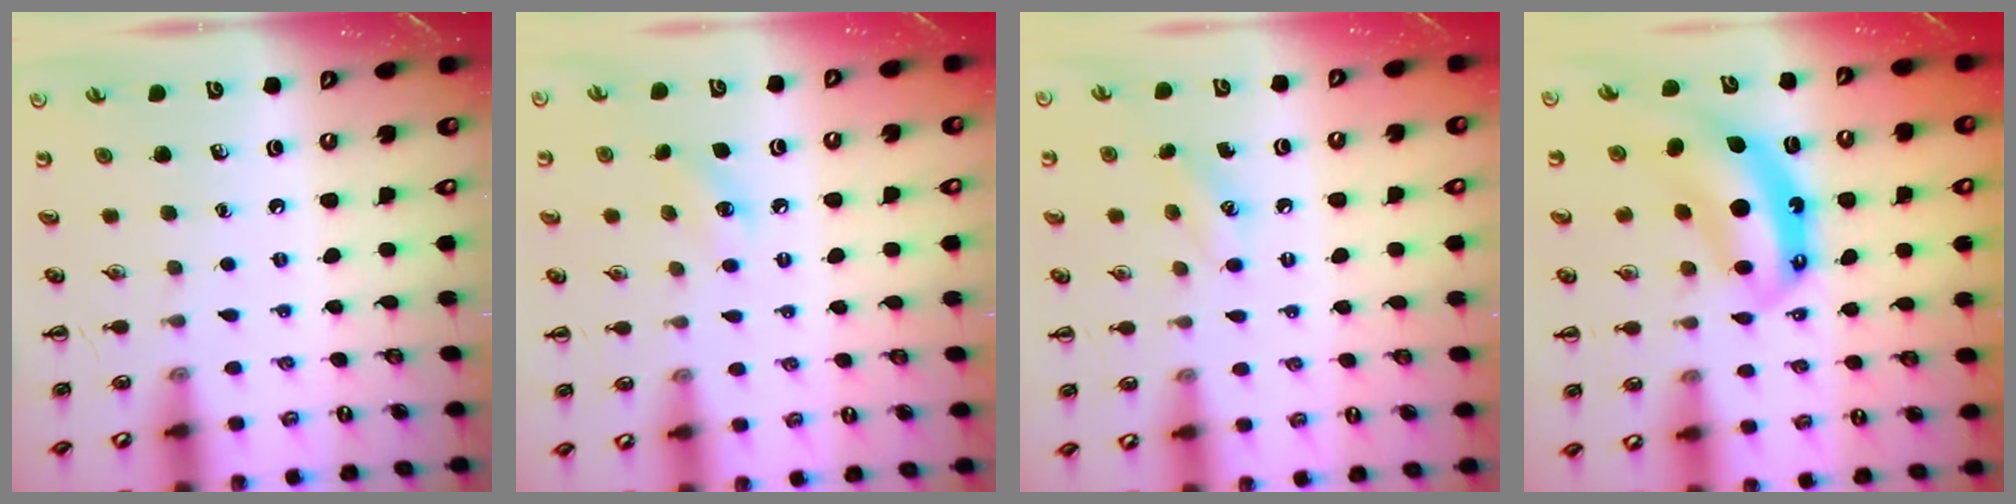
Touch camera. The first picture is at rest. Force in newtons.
{"total": 7.1, "press": 7.0, "slide": 1.5}
{"total": 6.7, "press": 6.4, "slide": 2.0}
{"total": 8.1, "press": 7.9, "slide": 2.0}